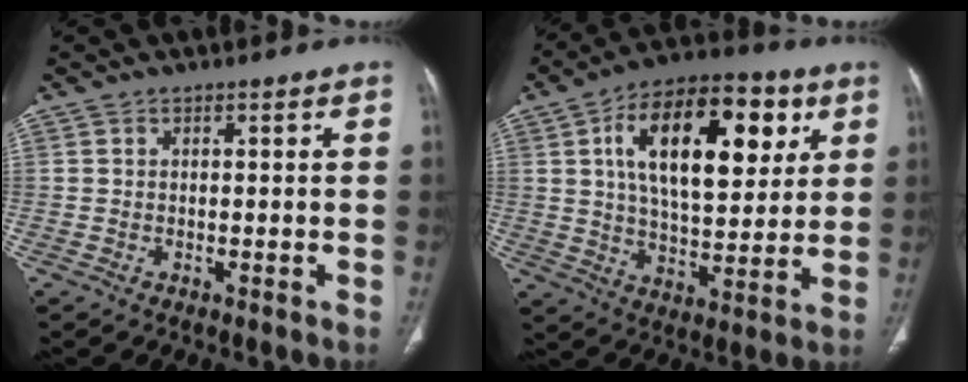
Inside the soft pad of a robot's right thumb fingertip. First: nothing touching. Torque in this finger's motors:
{"motor_torque": [0.62, 1.94, 1.12, -0.02, 0.18]}